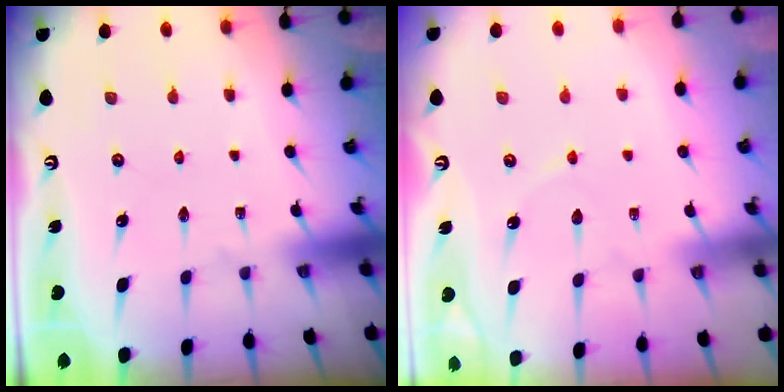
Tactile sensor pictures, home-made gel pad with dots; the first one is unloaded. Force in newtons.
{"total": 3.4, "press": 3.3, "slide": 0.4}